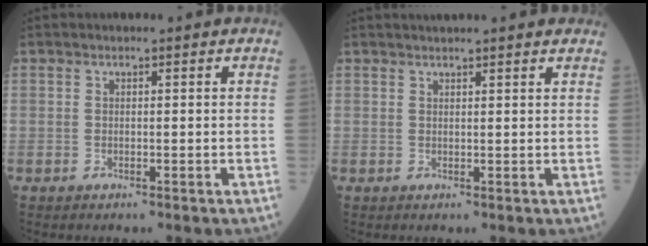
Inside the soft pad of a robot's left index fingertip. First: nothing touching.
{"total": 7.0, "force": [6.3, 0.6, 3.1], "torque": [-0.041, 0.032, 0.072]}